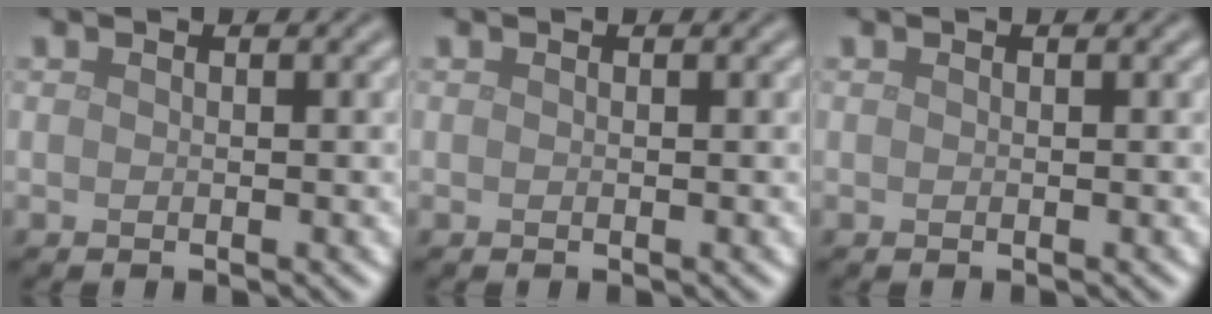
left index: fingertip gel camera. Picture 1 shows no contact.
{"total": 0.0}
{"total": 0.0}